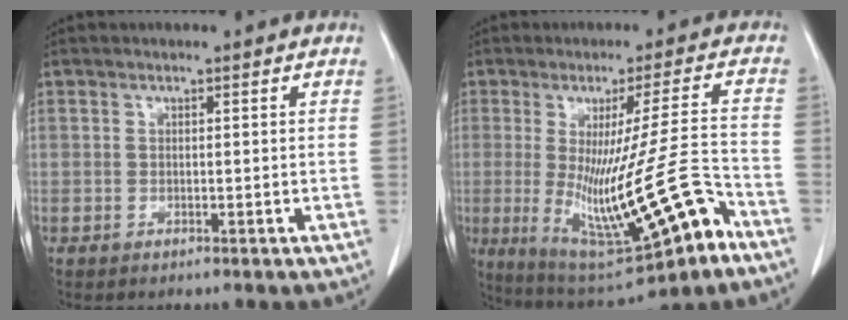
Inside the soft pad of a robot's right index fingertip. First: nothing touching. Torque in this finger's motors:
{"motor_torque": [2.00, -0.14, 0.82, 0.21]}